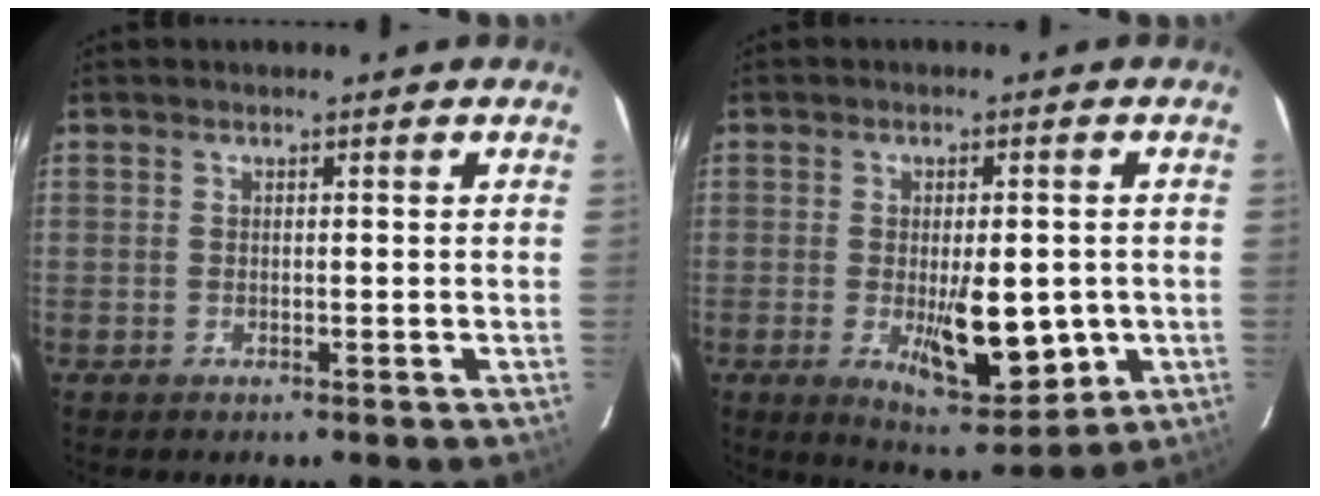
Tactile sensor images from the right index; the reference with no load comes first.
{"total": 11.5, "force": [-2.2, 4.3, 10.5], "torque": [-0.163, -0.016, -0.020]}